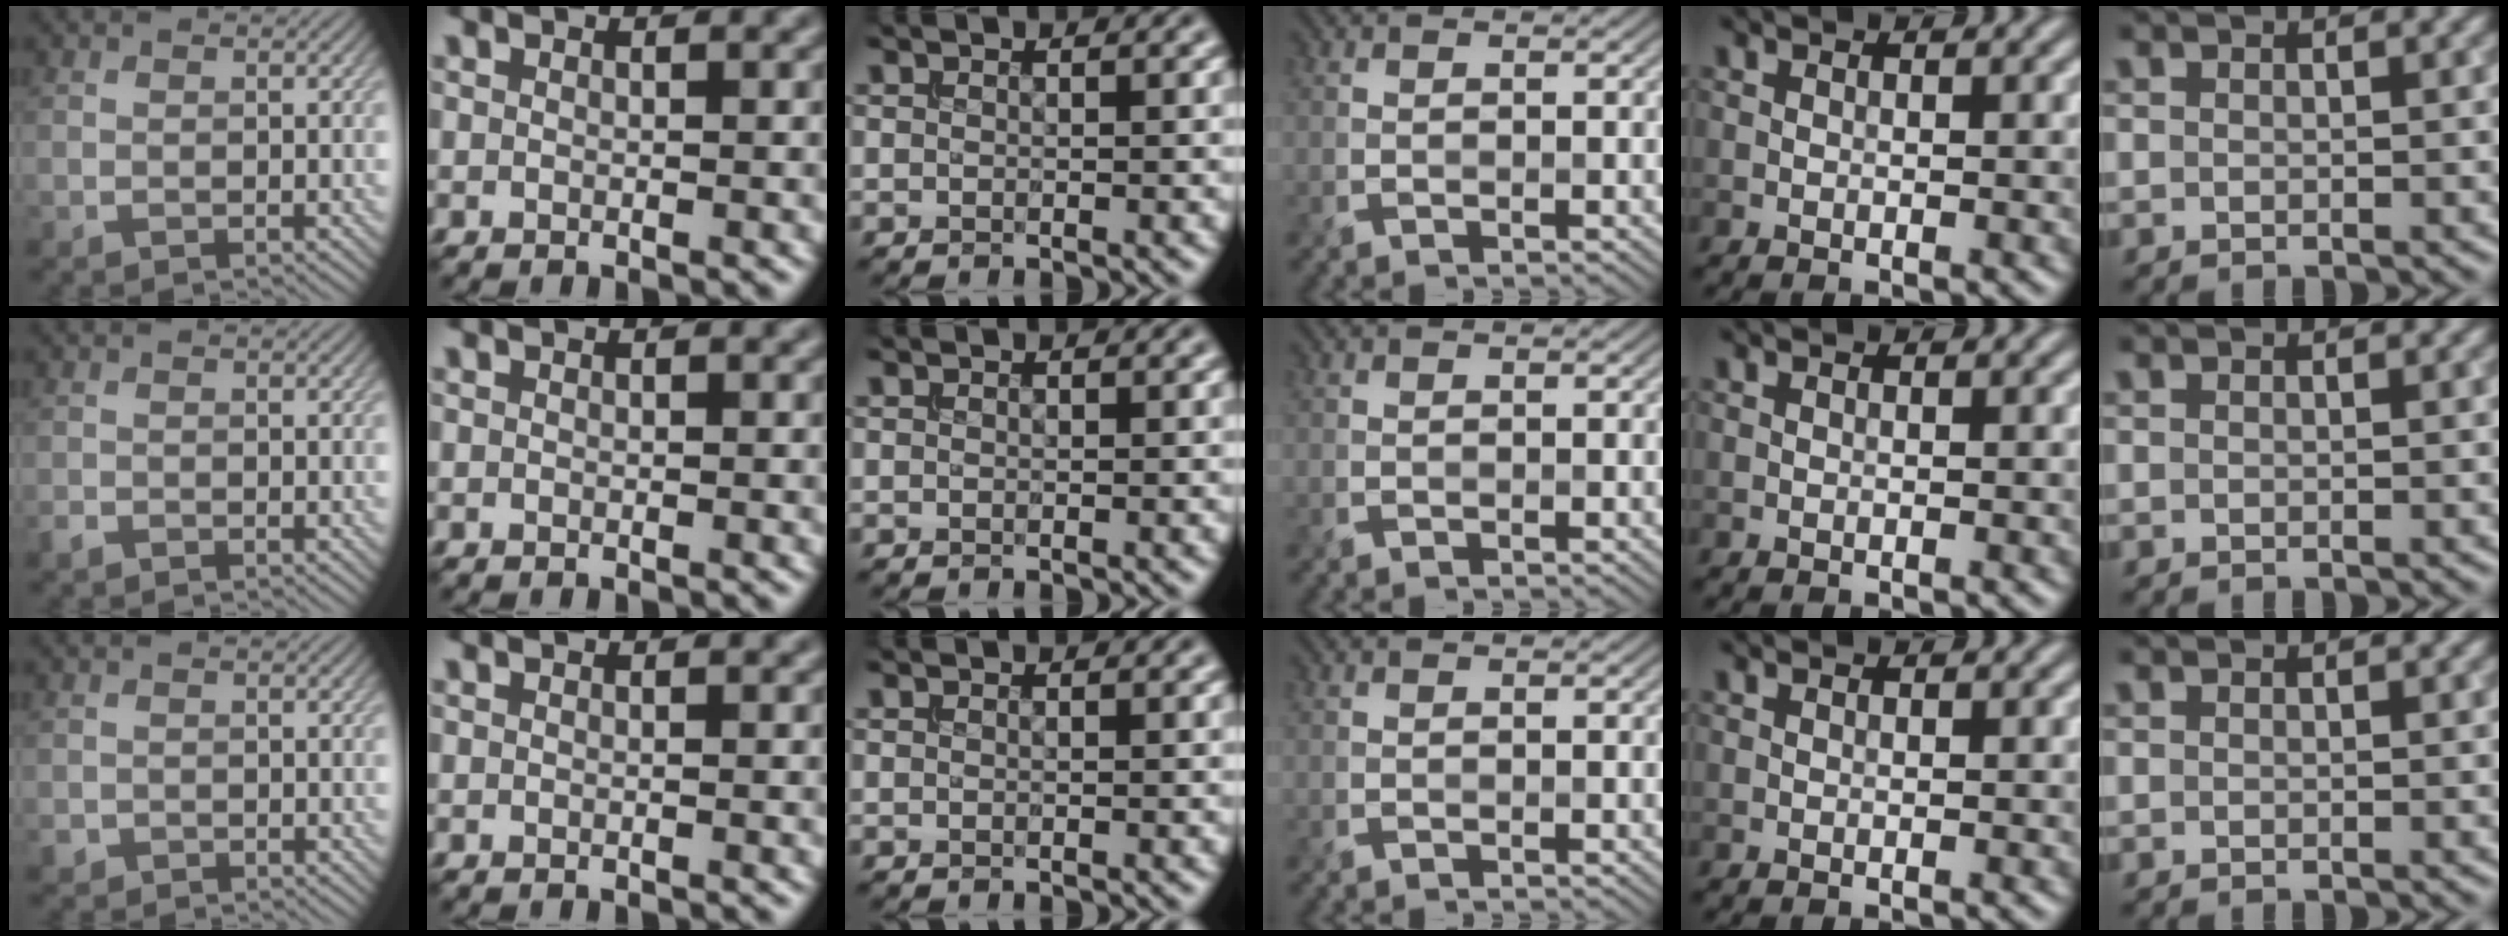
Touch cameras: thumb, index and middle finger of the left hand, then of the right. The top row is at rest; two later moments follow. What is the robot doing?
{"motion": "insert", "object": "file holder"}